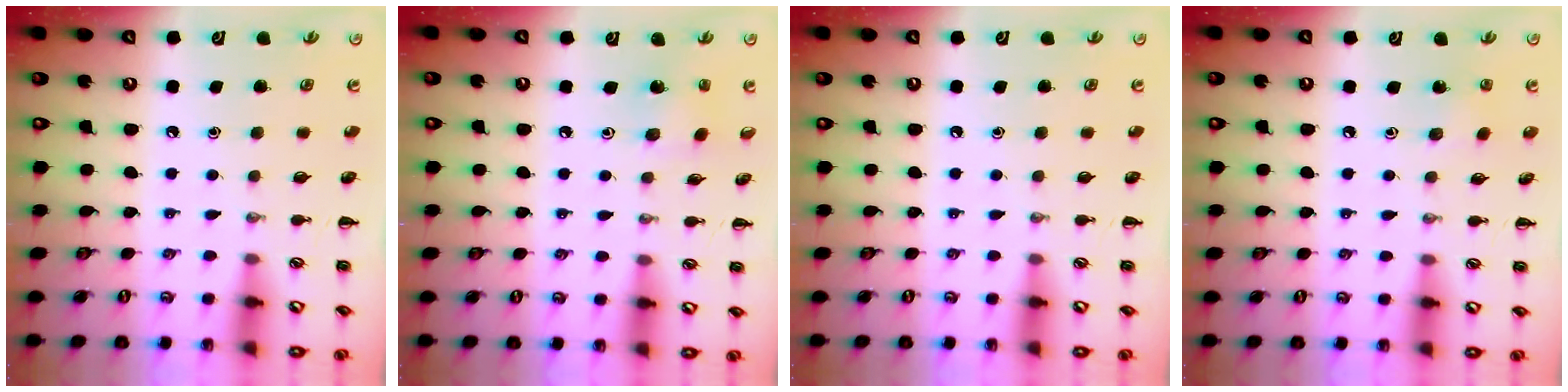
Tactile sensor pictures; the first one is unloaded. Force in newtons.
{"total": 1.5, "press": 1.4, "slide": 0.5}
{"total": 0.0}
{"total": 6.3, "press": 6.1, "slide": 1.6}